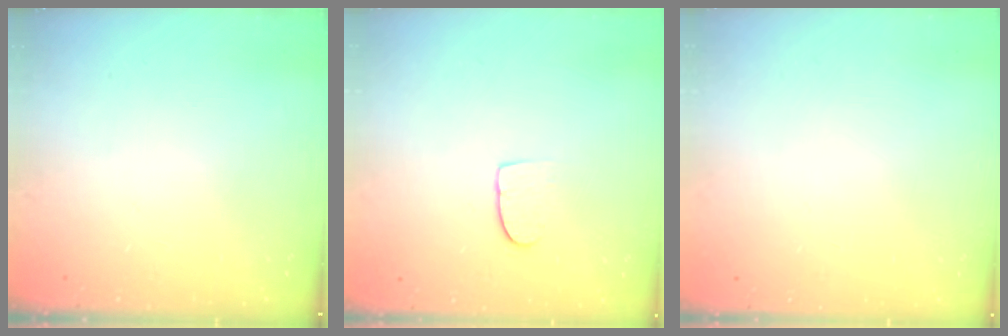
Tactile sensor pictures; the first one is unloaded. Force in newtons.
{"total": 7.3, "press": 7.2, "slide": 0.5}
{"total": 0.0}